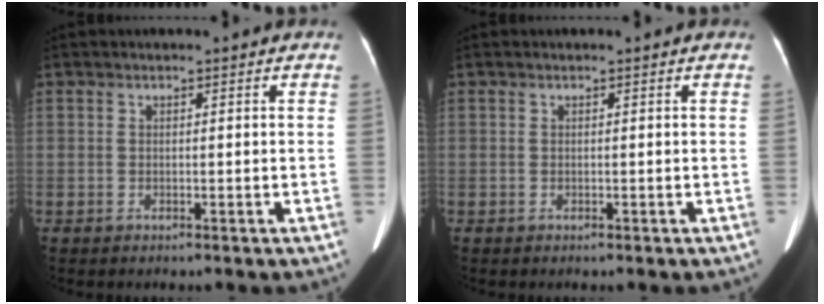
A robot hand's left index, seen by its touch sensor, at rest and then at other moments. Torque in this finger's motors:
{"motor_torque": [0.32, 0.04, 0.03, -0.01]}